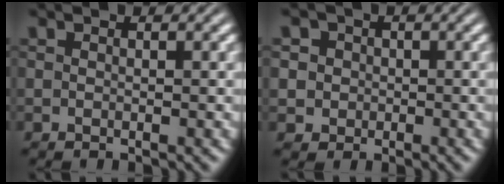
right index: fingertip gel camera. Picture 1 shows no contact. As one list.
[{"total": 5.4, "force": [0.1, 5.1, 1.9], "torque": [-0.045, -0.015, 0.000]}]